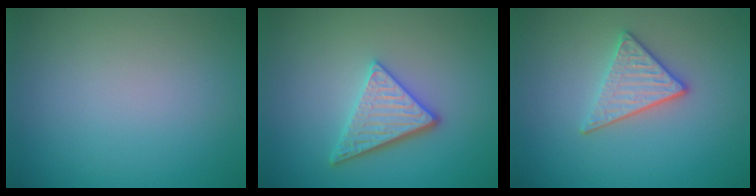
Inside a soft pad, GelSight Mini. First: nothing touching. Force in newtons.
{"total": 3.7, "press": 3.2, "slide": 1.8}
{"total": 3.0, "press": 2.8, "slide": 1.3}